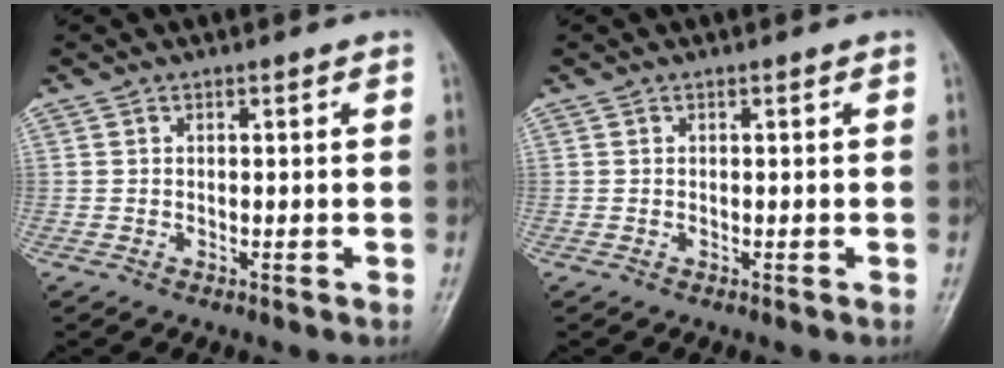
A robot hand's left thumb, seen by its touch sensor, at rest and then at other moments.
{"total": 0.0}